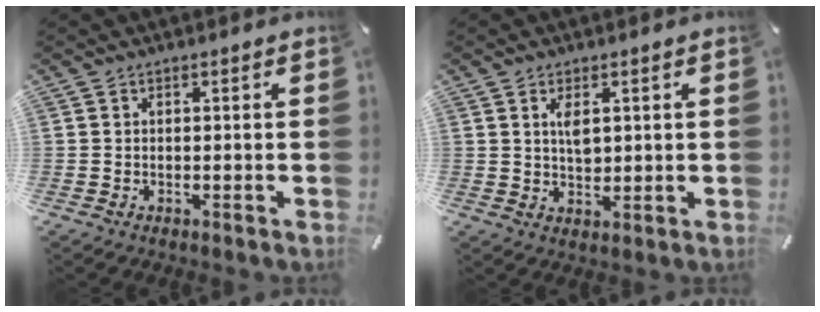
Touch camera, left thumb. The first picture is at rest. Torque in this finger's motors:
{"motor_torque": [0.54, 0.37, 0.25, 0.11, 0.01]}